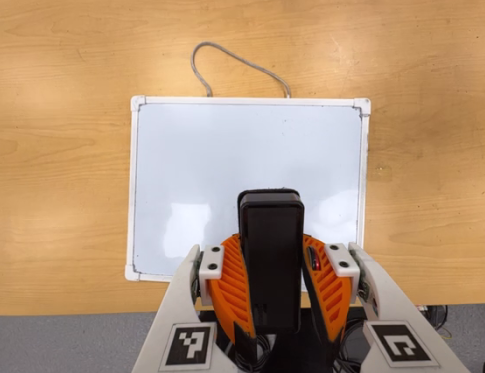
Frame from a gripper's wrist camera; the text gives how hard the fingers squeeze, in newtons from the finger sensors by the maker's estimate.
{"total": 8.7, "left": 6.8, "right": 10.6}